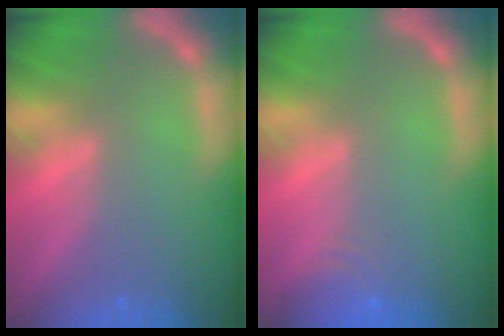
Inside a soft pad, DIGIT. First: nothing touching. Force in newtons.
{"total": 3.0}